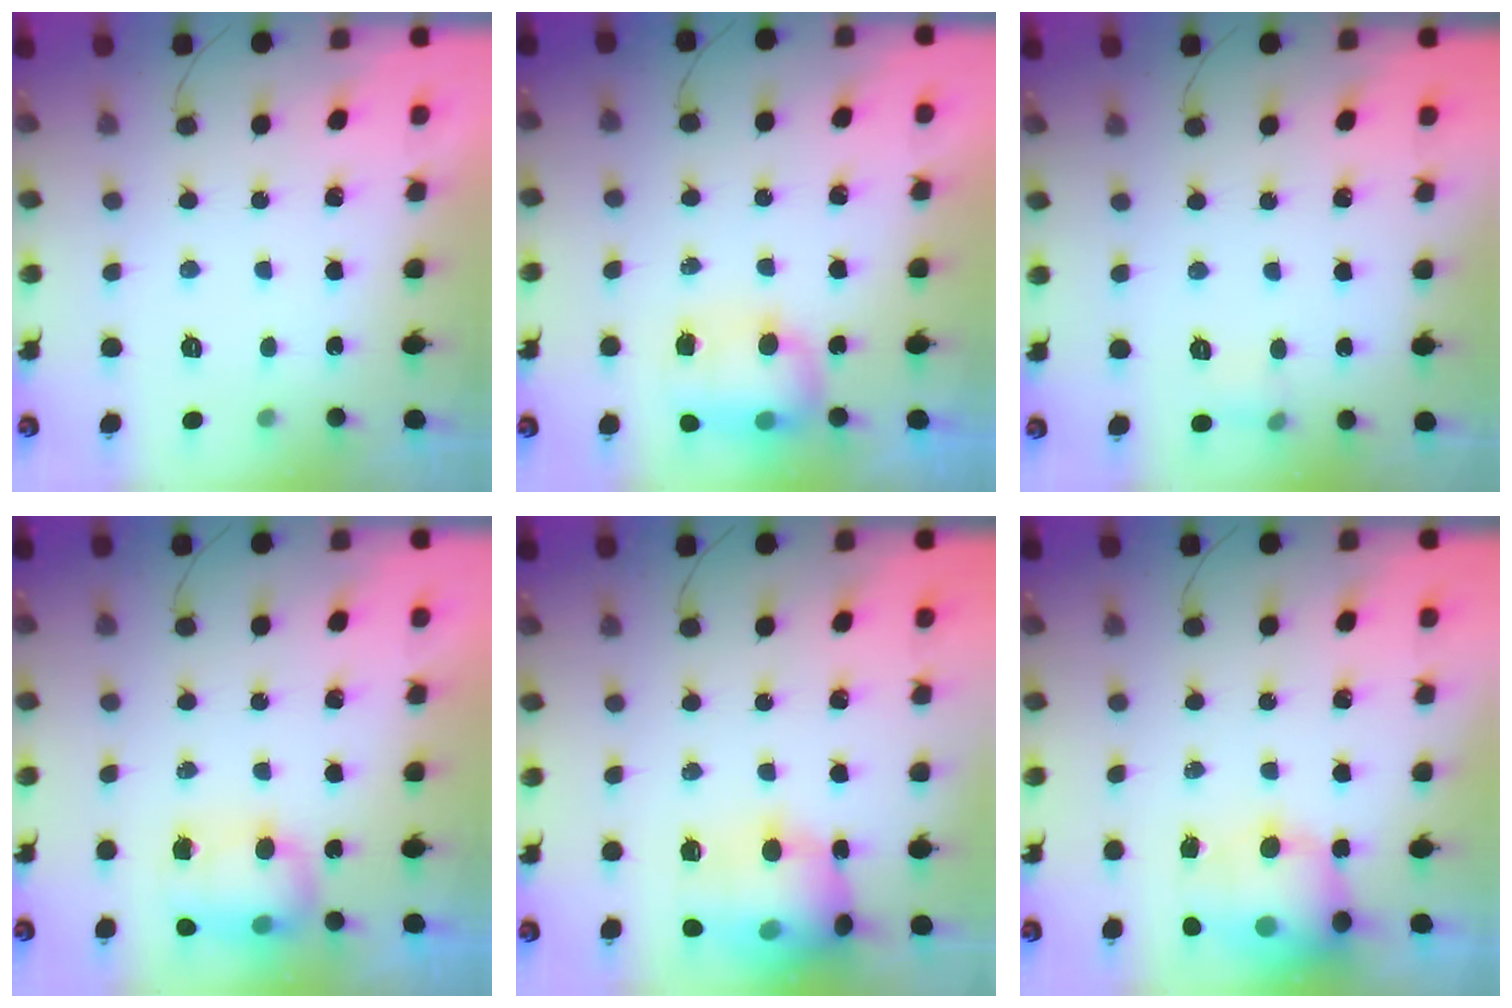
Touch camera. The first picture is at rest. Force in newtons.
{"total": 7.8, "press": 7.6, "slide": 1.8}
{"total": 4.5, "press": 4.3, "slide": 1.4}
{"total": 11.5, "press": 8.6, "slide": 7.6}
{"total": 17.0, "press": 16.8, "slide": 2.7}
{"total": 11.1, "press": 10.8, "slide": 2.6}